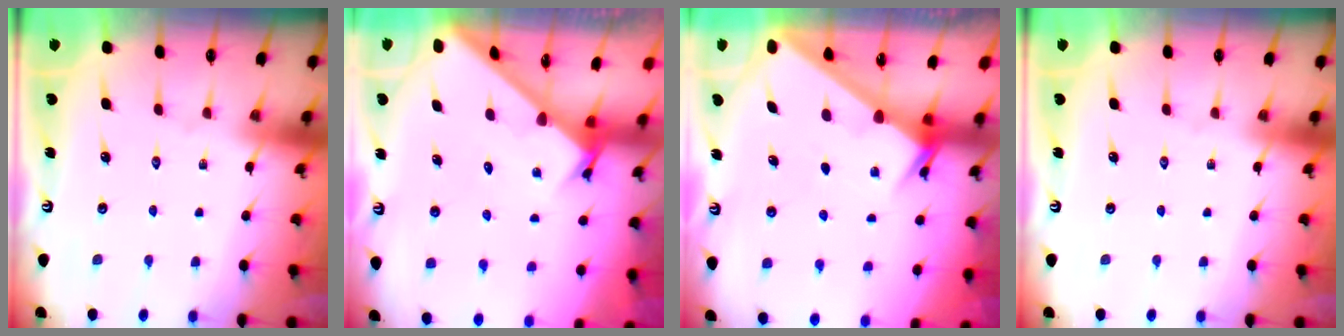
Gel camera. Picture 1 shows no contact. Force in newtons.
{"total": 2.5, "press": 2.5, "slide": 0.3}
{"total": 2.2, "press": 2.2, "slide": 0.1}
{"total": 0.0}